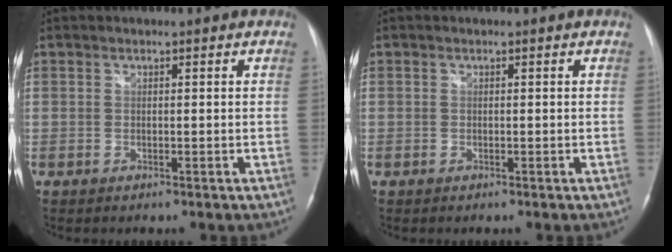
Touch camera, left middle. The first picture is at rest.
{"total": 0.0}